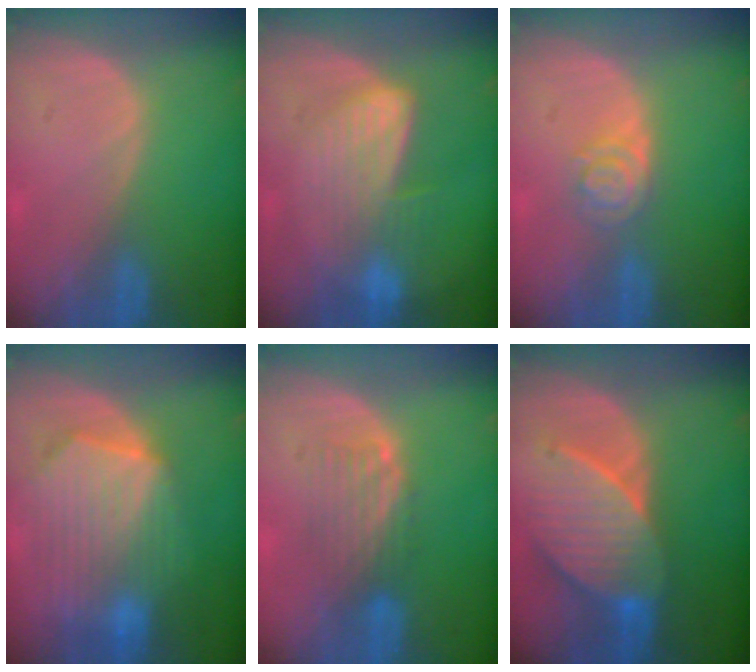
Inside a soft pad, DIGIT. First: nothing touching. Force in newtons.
{"total": 6.5, "press": 6.5, "slide": 1.0}
{"total": 3.9, "press": 3.5, "slide": 1.7}
{"total": 10.4, "press": 9.1, "slide": 5.1}
{"total": 5.0, "press": 4.3, "slide": 2.6}
{"total": 8.9, "press": 8.7, "slide": 2.0}